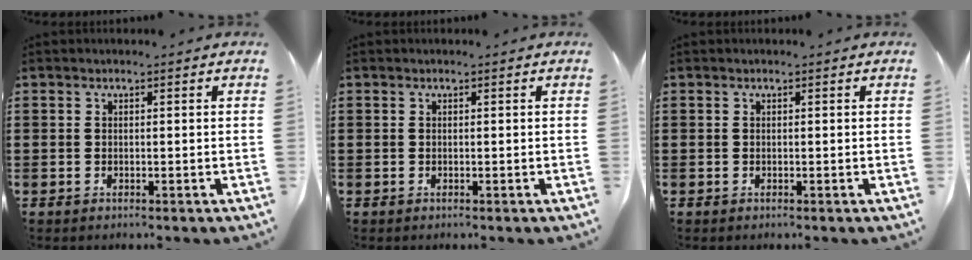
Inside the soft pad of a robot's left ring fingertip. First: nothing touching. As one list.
[{"total": 0.0}, {"total": 0.0}]